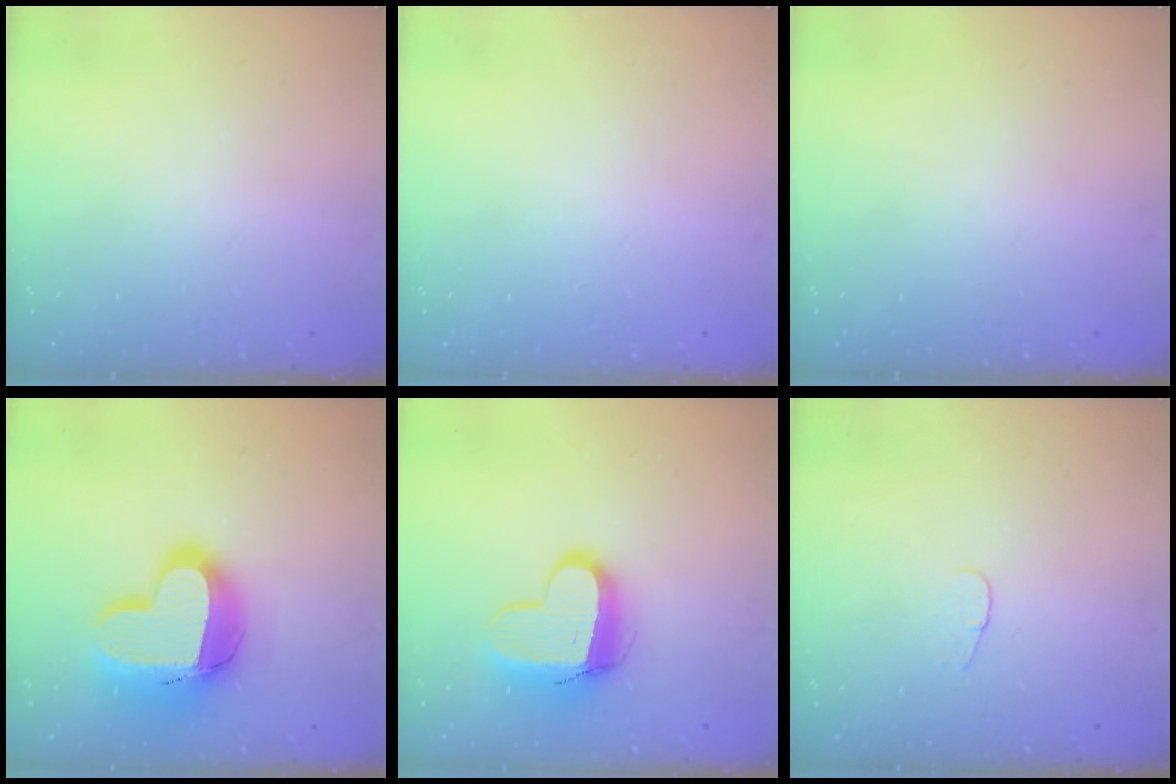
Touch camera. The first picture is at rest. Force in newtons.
{"total": 0.0}
{"total": 0.0}
{"total": 18.9, "press": 18.9, "slide": 1.6}
{"total": 12.7, "press": 12.7, "slide": 1.1}
{"total": 3.6, "press": 3.6, "slide": 0.4}